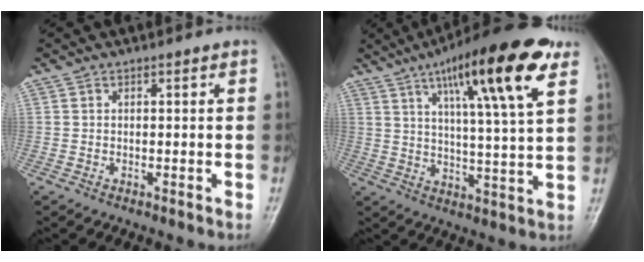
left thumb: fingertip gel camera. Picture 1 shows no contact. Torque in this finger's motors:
{"motor_torque": [0.80, 0.76, 1.67, -1.10, 0.35]}